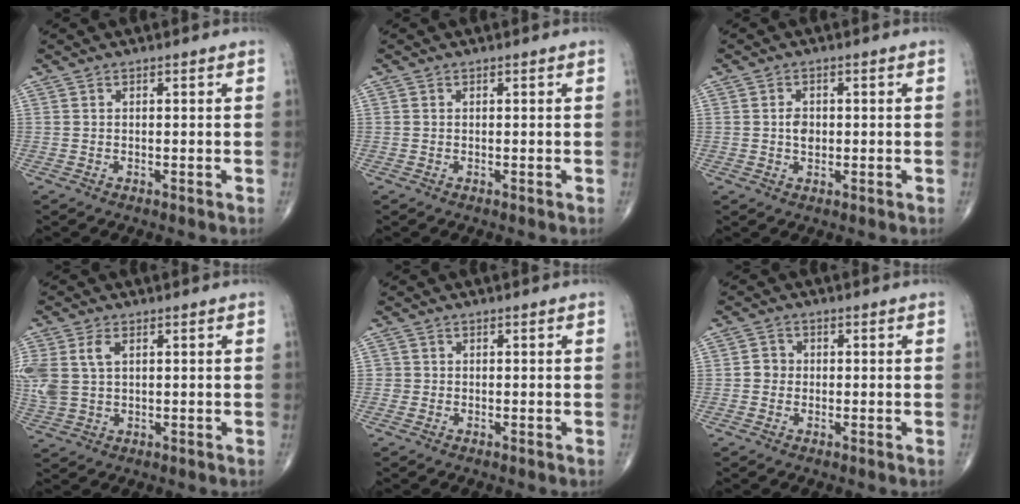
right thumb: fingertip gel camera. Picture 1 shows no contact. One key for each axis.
{"total": 0.0}
{"total": 2.7, "fx": 0.0, "fy": 1.9, "fz": 1.9, "tx": -0.024, "ty": 0.001, "tz": -0.001}
{"total": 8.5, "fx": 2.2, "fy": 5.4, "fz": 6.2, "tx": -0.158, "ty": 0.009, "tz": 0.052}
{"total": 1.1, "fx": -0.2, "fy": 1.1, "fz": 0.0, "tx": 0.007, "ty": 0.006, "tz": -0.005}
{"total": 2.4, "fx": -0.3, "fy": 2.3, "fz": 0.8, "tx": 0.001, "ty": 0.007, "tz": -0.010}